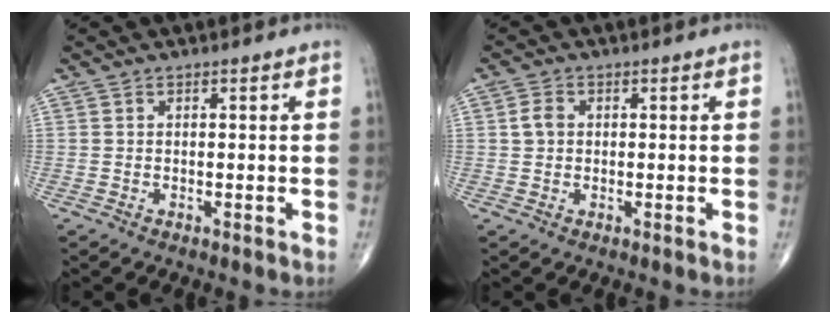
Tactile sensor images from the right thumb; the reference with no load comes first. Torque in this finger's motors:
{"motor_torque": [-0.09, 0.09, 0.15, -0.10, 0.01]}